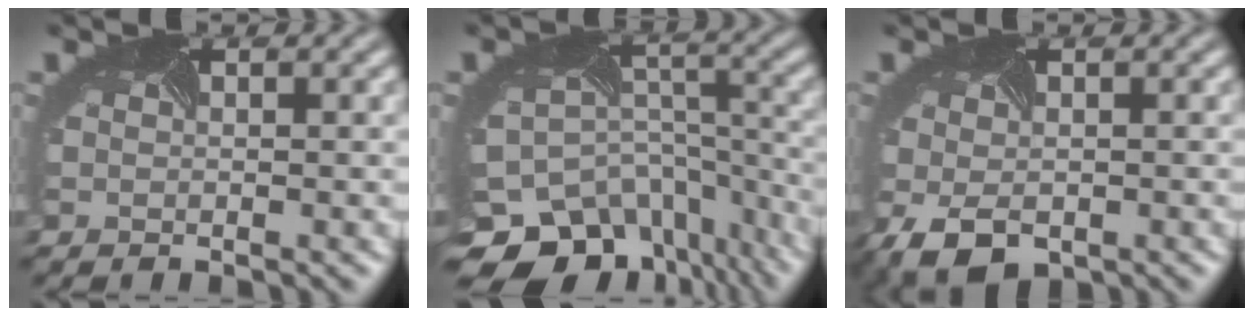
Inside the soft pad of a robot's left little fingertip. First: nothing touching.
{"total": 15.1, "force": [-11.7, 8.4, 4.8], "torque": [-0.113, -0.040, -0.139]}
{"total": 4.9, "force": [-2.1, 3.2, 3.1], "torque": [-0.063, -0.009, -0.033]}